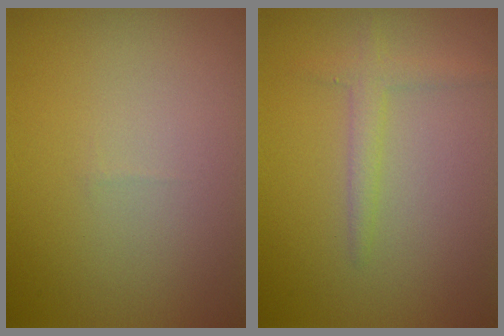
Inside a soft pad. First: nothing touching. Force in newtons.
{"total": 1.7, "press": 1.7, "slide": 0.1}